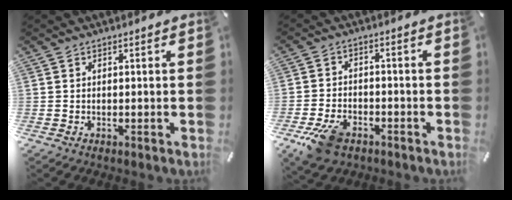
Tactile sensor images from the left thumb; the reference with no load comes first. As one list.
[{"total": 8.3, "force": [-4.6, 5.1, 4.7], "torque": [-0.099, 0.019, -0.083]}]